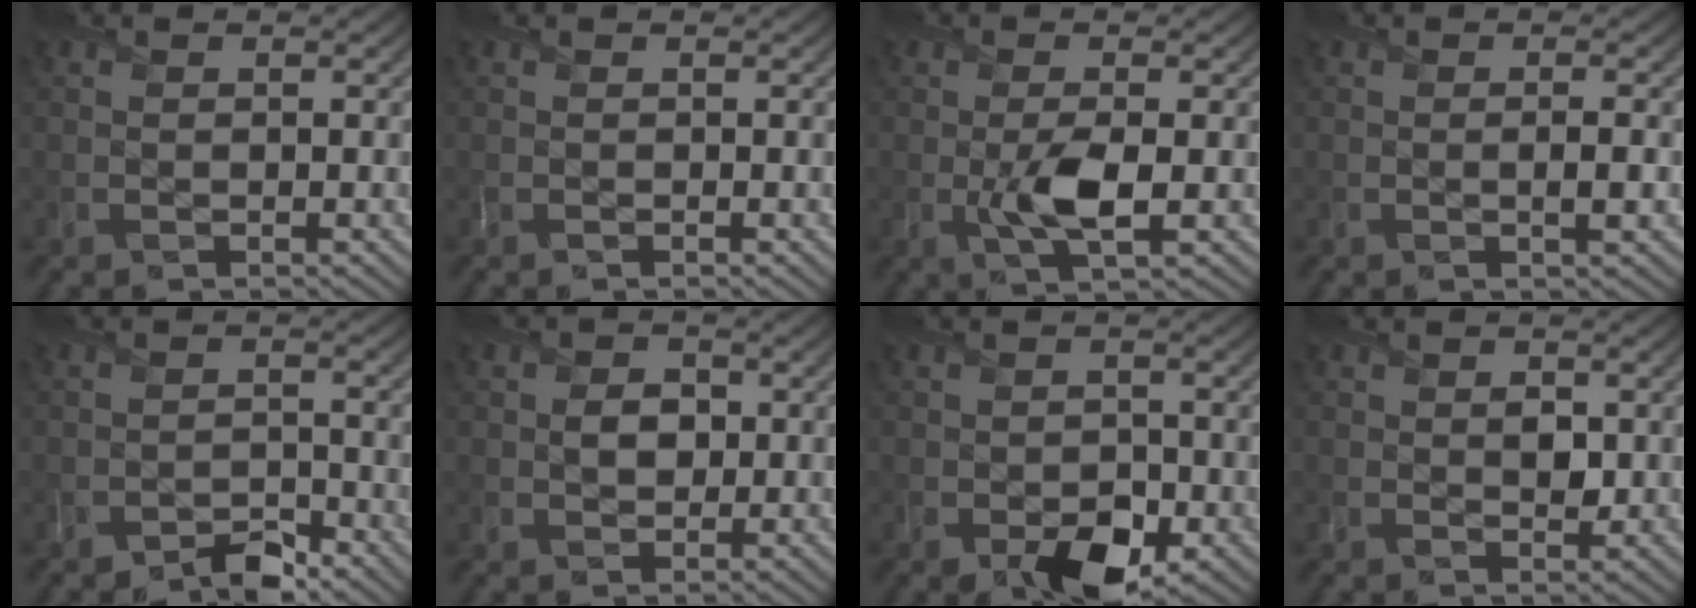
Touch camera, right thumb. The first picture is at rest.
{"total": 0.0}
{"total": 4.2, "force": [-0.6, 1.4, 3.9], "torque": [-0.086, -0.006, -0.012]}
{"total": 1.5, "force": [-0.2, 0.2, 1.4], "torque": [-0.025, -0.002, -0.005]}
{"total": 2.9, "force": [-2.4, 1.2, 1.1], "torque": [-0.016, 0.004, -0.049]}
{"total": 2.6, "force": [0.1, 2.0, 1.6], "torque": [-0.032, -0.004, -0.003]}
{"total": 5.4, "force": [-2.3, 3.5, 3.4], "torque": [-0.055, -0.018, -0.037]}
{"total": 1.9, "force": [0.4, 1.4, 1.2], "torque": [-0.020, -0.008, 0.007]}